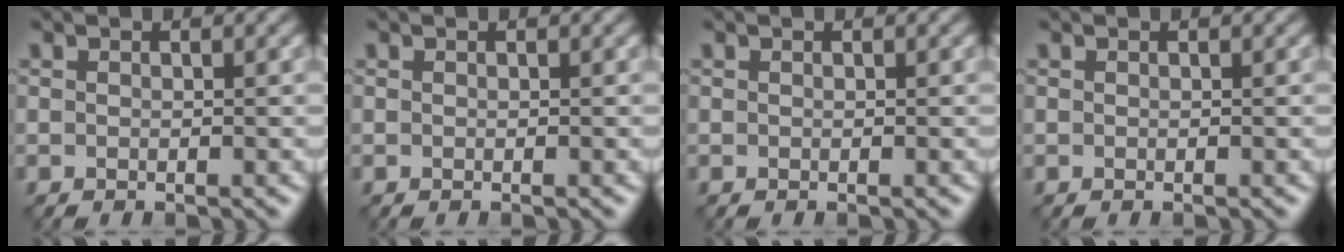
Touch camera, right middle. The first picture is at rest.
{"total": 0.0}
{"total": 0.0}
{"total": 0.0}